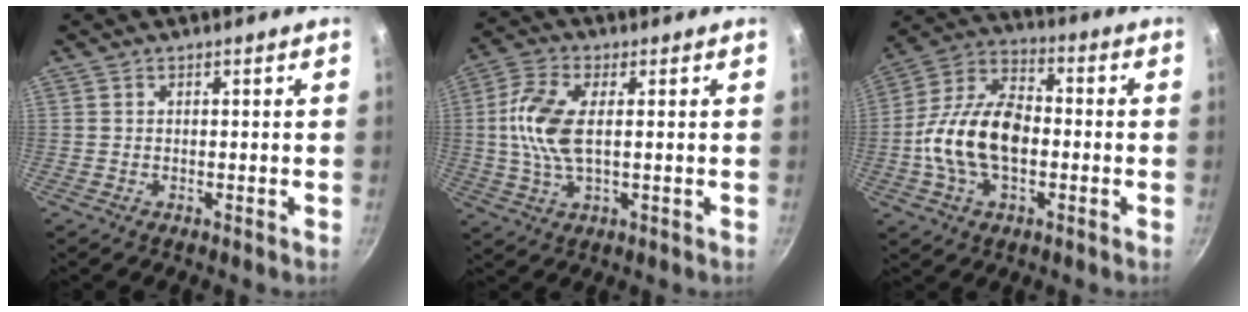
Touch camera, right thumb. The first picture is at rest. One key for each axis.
{"total": 10.1, "fx": 1.0, "fy": 4.6, "fz": 8.9, "tx": -0.194, "ty": 0.009, "tz": 0.012}
{"total": 16.2, "fx": -2.2, "fy": 9.8, "fz": 12.7, "tx": -0.215, "ty": 0.036, "tz": -0.055}